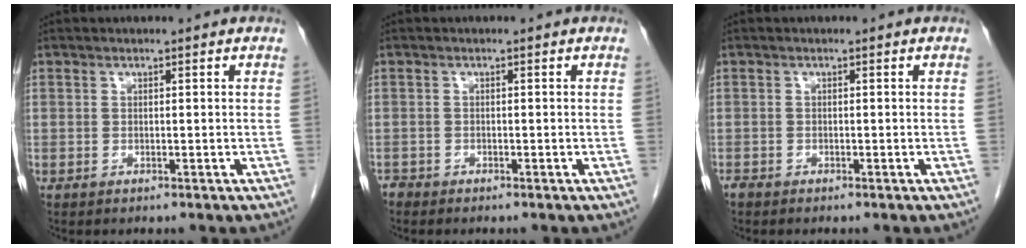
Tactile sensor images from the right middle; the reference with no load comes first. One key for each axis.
{"total": 0.8, "fx": -0.7, "fy": 0.3, "fz": -0.1, "tx": -0.003, "ty": -0.001, "tz": -0.014}
{"total": 0.5, "fx": -0.5, "fy": 0.2, "fz": 0.1, "tx": -0.007, "ty": -0.001, "tz": -0.011}